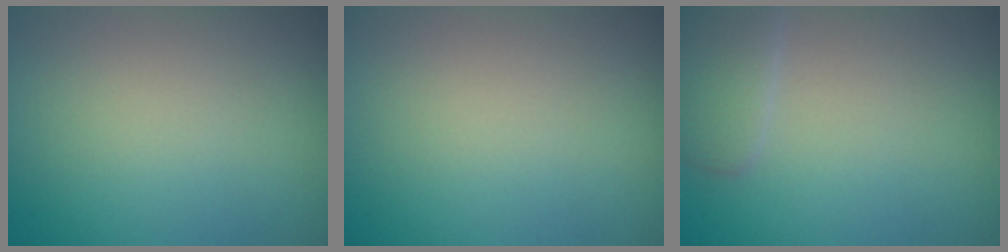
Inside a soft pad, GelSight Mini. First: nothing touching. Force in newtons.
{"total": 0.0}
{"total": 2.1, "press": 2.1, "slide": 0.1}